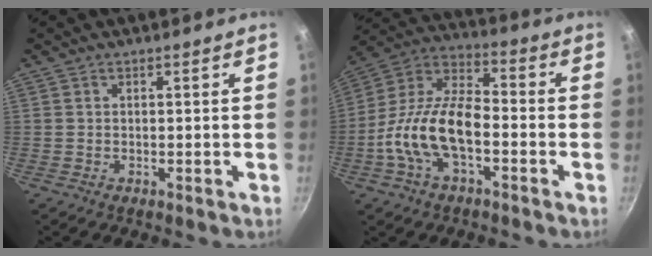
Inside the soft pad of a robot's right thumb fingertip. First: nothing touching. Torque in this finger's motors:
{"motor_torque": [1.28, 1.28, 1.16, -0.92, 0.25]}